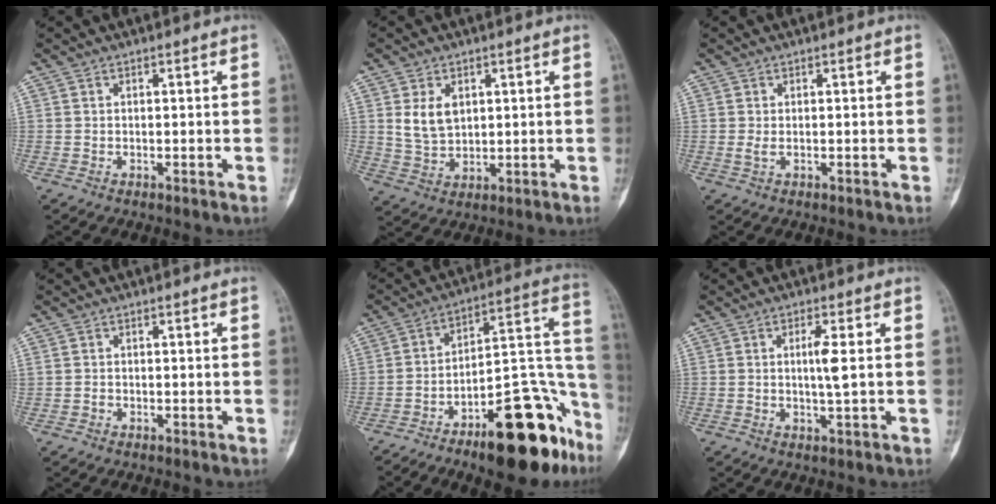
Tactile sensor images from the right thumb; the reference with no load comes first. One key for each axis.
{"total": 6.2, "fx": 1.9, "fy": 4.2, "fz": 4.2, "tx": -0.062, "ty": -0.011, "tz": 0.046}
{"total": 1.1, "fx": 0.0, "fy": 0.6, "fz": 1.0, "tx": -0.025, "ty": -0.002, "tz": 0.004}
{"total": 0.5, "fx": -0.2, "fy": 0.5, "fz": 0.2, "tx": -0.002, "ty": 0.003, "tz": -0.004}
{"total": 24.6, "fx": -13.8, "fy": 8.7, "fz": 18.4, "tx": -0.184, "ty": 0.099, "tz": -0.202}
{"total": 3.8, "fx": 0.3, "fy": 0.3, "fz": 3.8, "tx": -0.078, "ty": -0.004, "tz": 0.005}